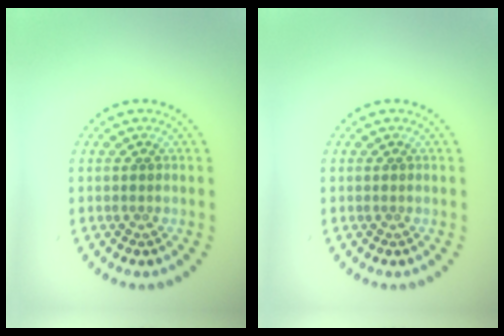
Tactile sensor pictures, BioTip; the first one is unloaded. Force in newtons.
{"total": 0.0}